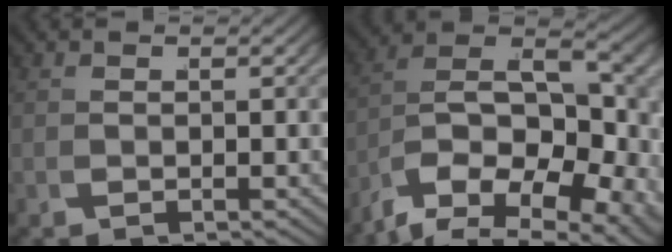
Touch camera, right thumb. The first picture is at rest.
{"total": 17.9, "force": [-1.6, 12.9, 12.3], "torque": [-0.242, -0.041, -0.030]}